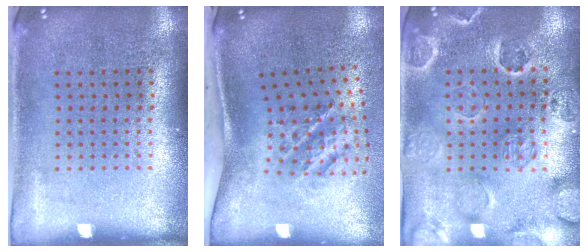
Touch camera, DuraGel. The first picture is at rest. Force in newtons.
{"total": 2.0, "press": 1.3, "slide": 1.6}
{"total": 2.6, "press": 2.4, "slide": 0.8}